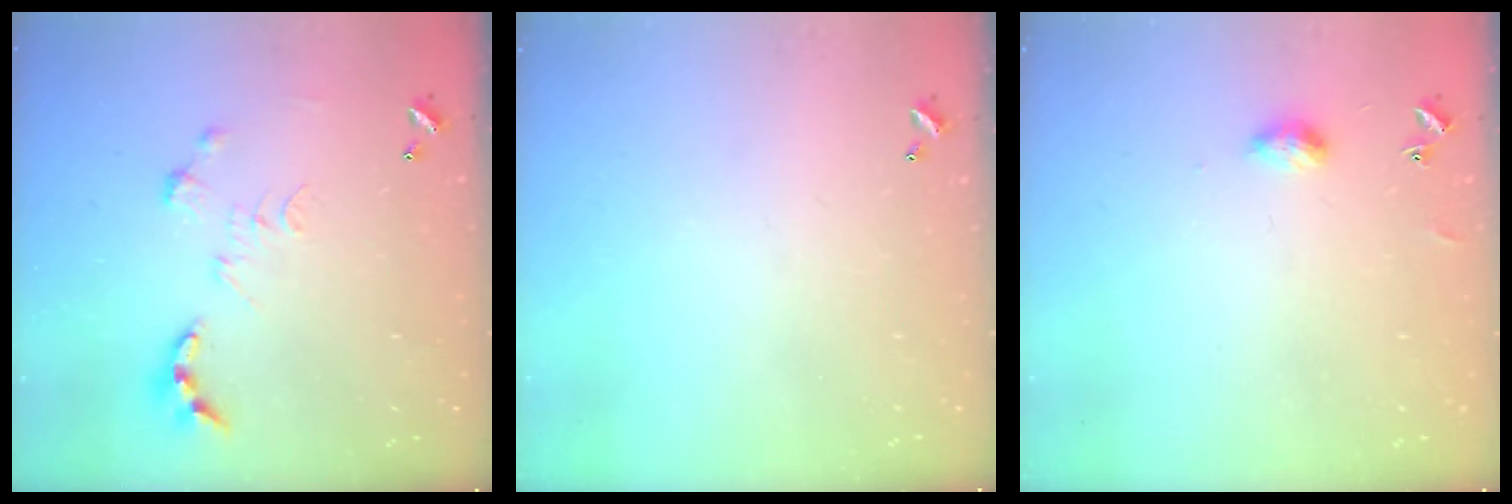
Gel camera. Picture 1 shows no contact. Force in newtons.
{"total": 0.0}
{"total": 3.8, "press": 3.8, "slide": 0.6}